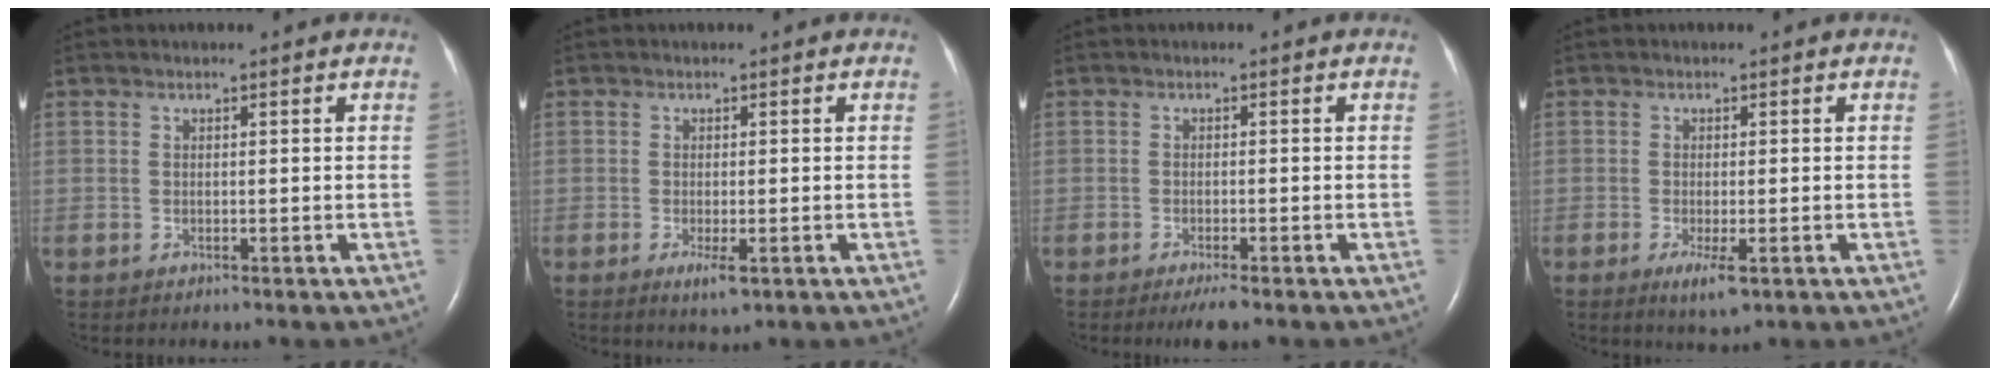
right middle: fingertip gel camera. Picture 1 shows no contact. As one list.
[{"total": 2.5, "force": [-1.0, 0.5, 2.2], "torque": [-0.036, -0.005, -0.013]}, {"total": 2.7, "force": [-2.0, 0.2, 1.9], "torque": [-0.032, -0.006, -0.032]}, {"total": 3.3, "force": [-1.5, 0.7, 2.9], "torque": [-0.050, -0.008, -0.020]}]